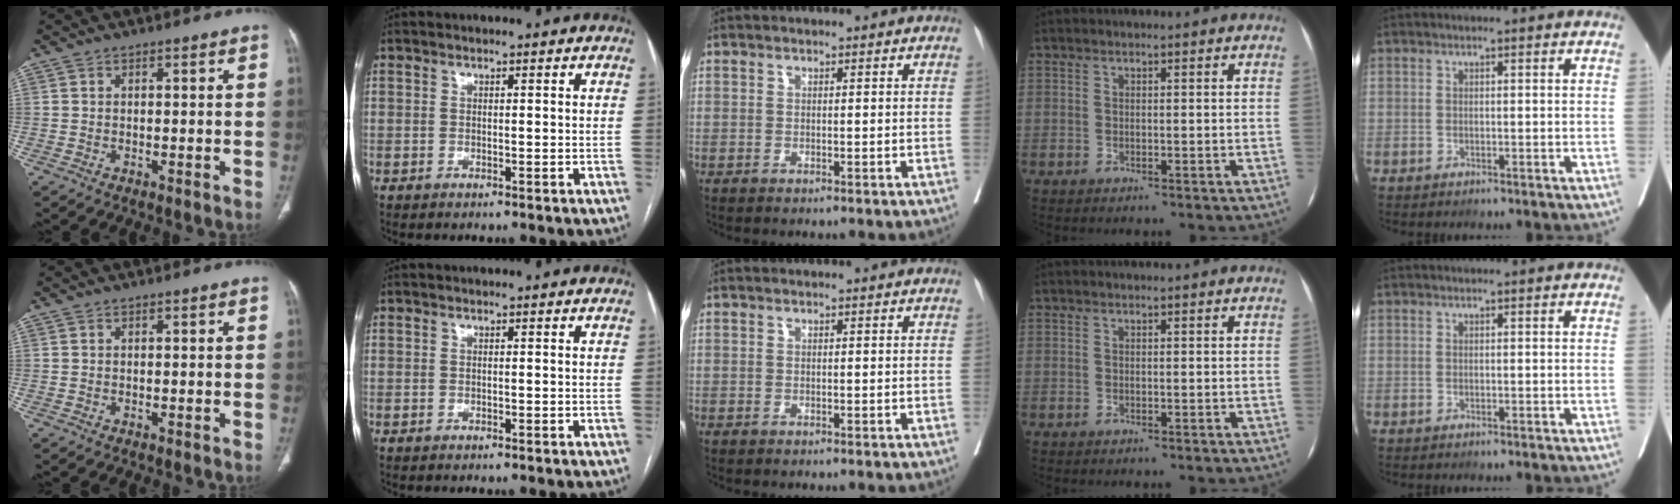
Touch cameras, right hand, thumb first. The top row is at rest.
{}